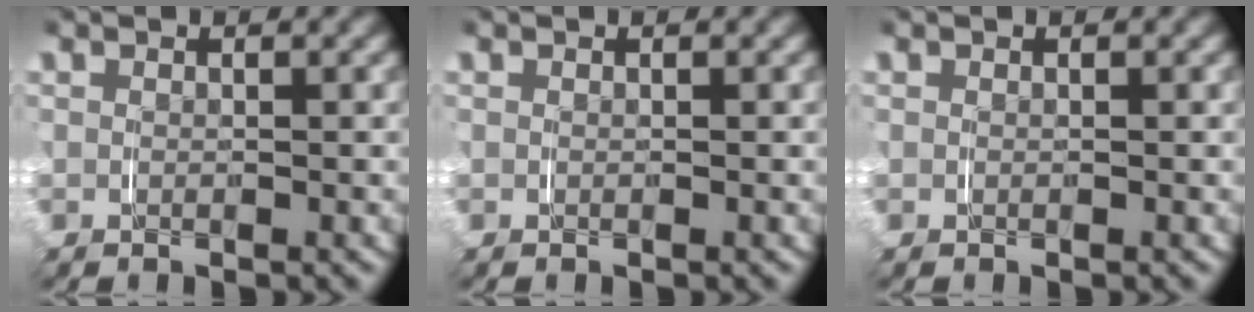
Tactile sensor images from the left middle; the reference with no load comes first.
{"total": 0.0}
{"total": 0.0}